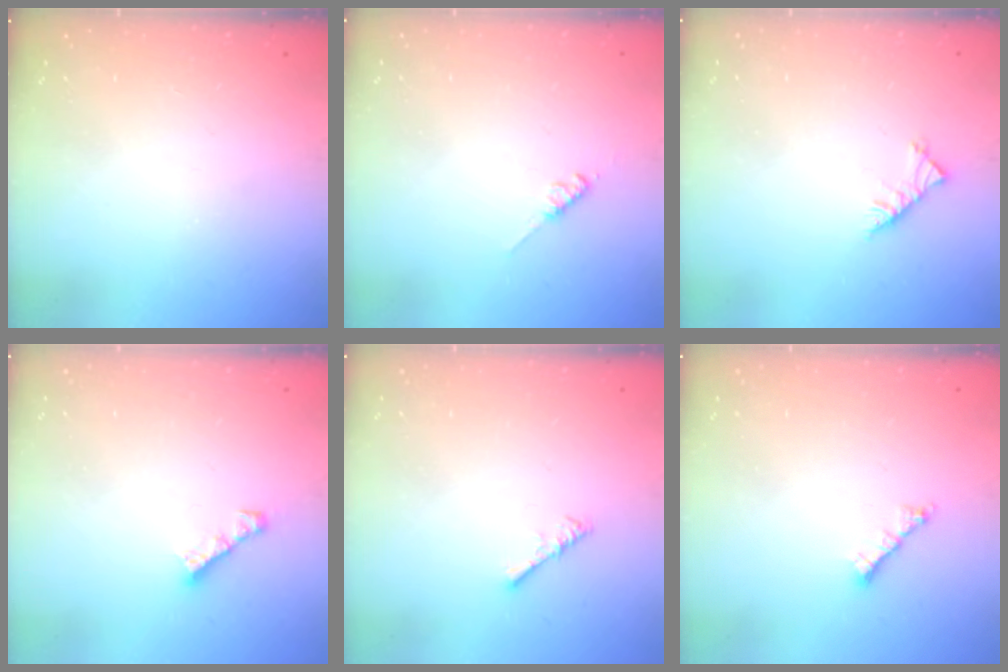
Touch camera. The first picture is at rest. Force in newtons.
{"total": 2.8, "press": 2.8, "slide": 0.5}
{"total": 4.2, "press": 4.1, "slide": 0.7}
{"total": 3.0, "press": 3.0, "slide": 0.3}
{"total": 0.9, "press": 0.9, "slide": 0.3}
{"total": 1.8, "press": 1.7, "slide": 0.6}